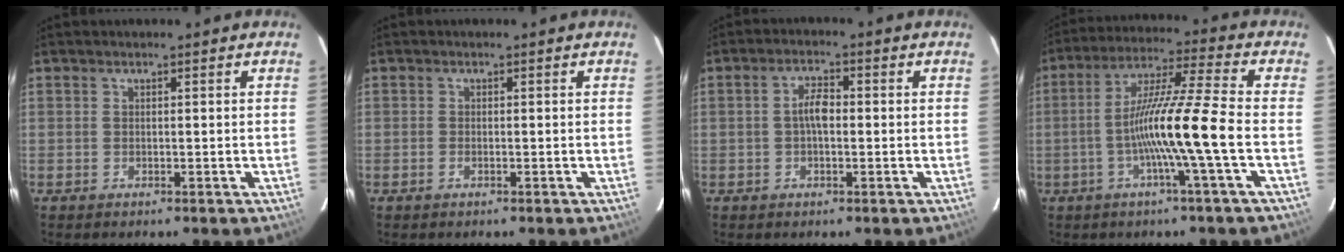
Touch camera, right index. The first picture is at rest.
{"total": 0.6, "force": [-0.4, 0.3, 0.3], "torque": [-0.007, -0.002, -0.007]}
{"total": 3.6, "force": [-0.2, 1.6, 3.2], "torque": [-0.061, 0.010, -0.004]}
{"total": 12.9, "force": [-3.5, -1.9, 12.3], "torque": [-0.231, 0.004, -0.071]}